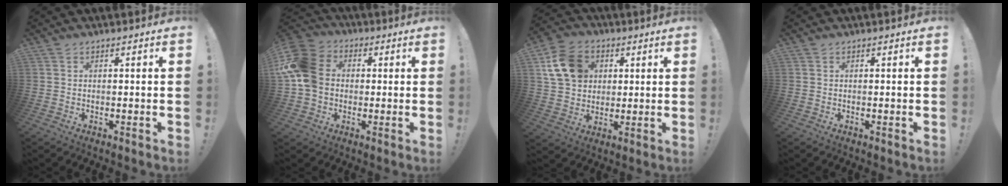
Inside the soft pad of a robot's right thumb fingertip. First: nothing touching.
{"total": 15.5, "force": [0.6, 12.3, 9.3], "torque": [-0.183, 0.019, 0.016]}
{"total": 13.7, "force": [4.4, 11.2, 6.6], "torque": [-0.099, -0.004, 0.095]}
{"total": 0.0}